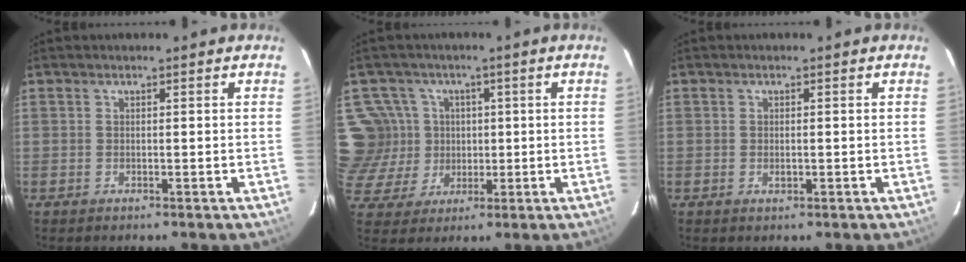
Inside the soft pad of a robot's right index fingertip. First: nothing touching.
{"total": 8.7, "force": [1.7, 8.5, 1.1], "torque": [-0.042, 0.013, 0.036]}
{"total": 1.1, "force": [-0.2, 0.7, 0.8], "torque": [-0.013, 0.001, -0.003]}